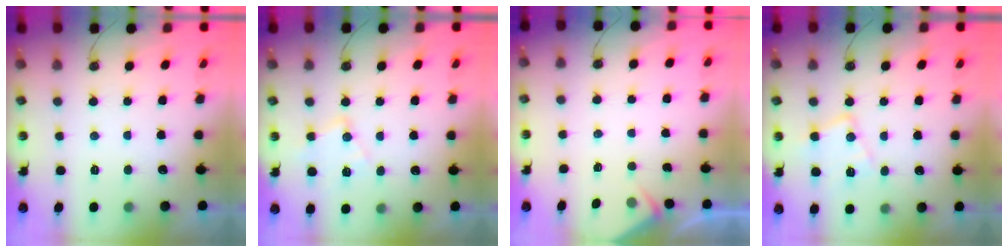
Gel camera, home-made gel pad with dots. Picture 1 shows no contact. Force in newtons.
{"total": 8.6, "press": 8.6, "slide": 0.4}
{"total": 2.2, "press": 2.1, "slide": 0.4}
{"total": 13.0, "press": 13.0, "slide": 1.0}